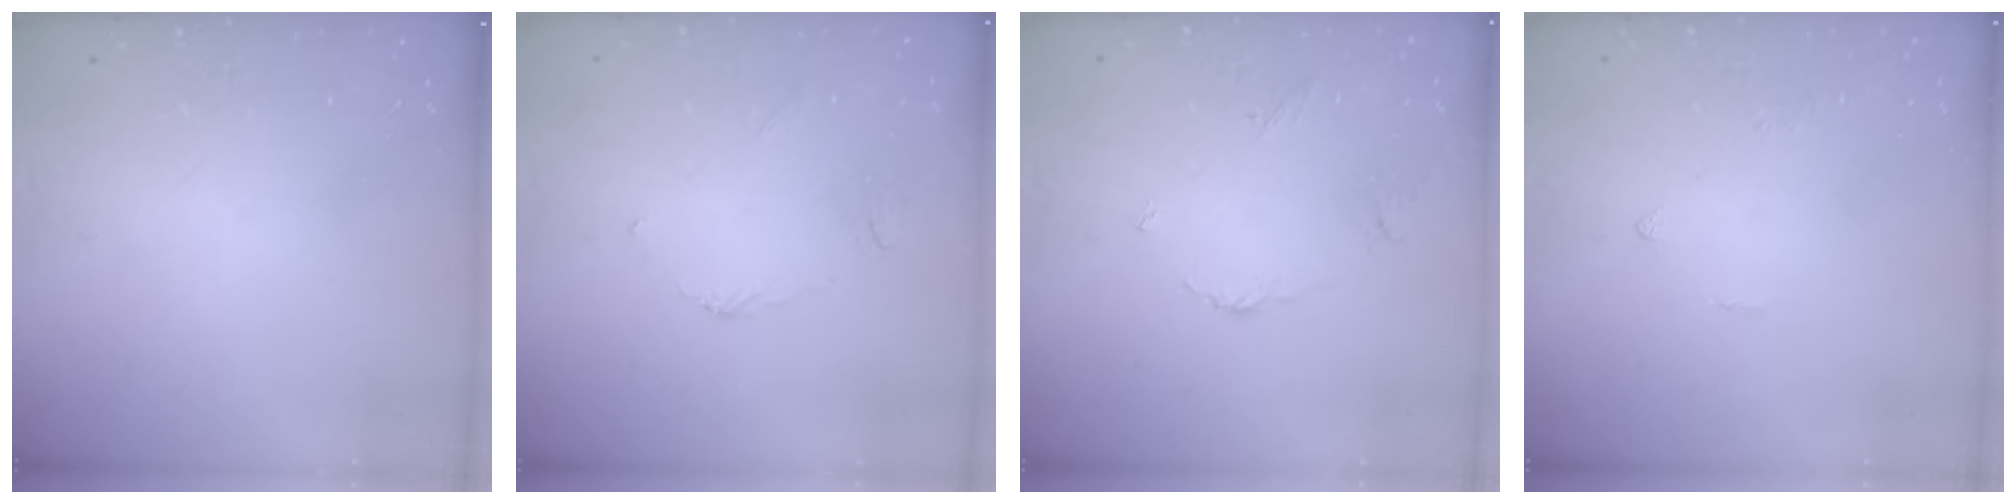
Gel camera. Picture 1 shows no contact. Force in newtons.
{"total": 3.5, "press": 3.5, "slide": 0.3}
{"total": 3.8, "press": 3.7, "slide": 0.4}
{"total": 1.4, "press": 1.3, "slide": 0.5}